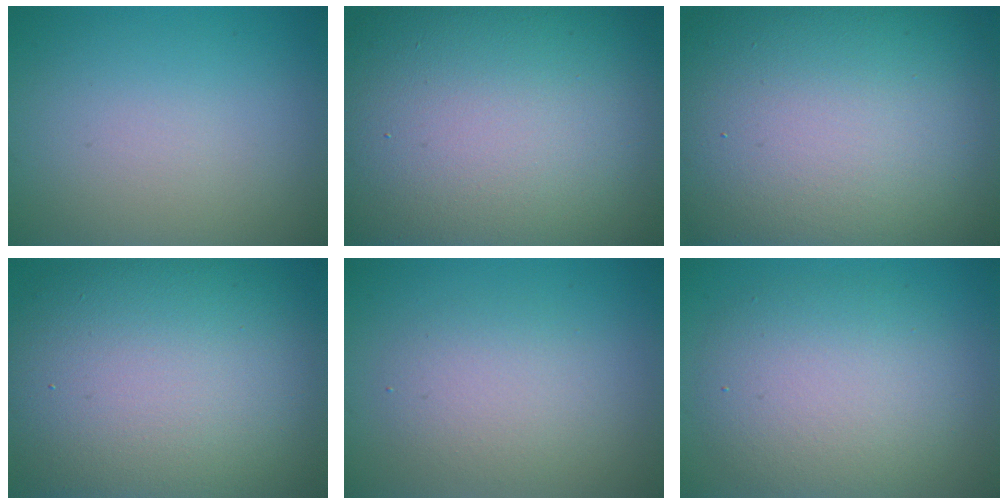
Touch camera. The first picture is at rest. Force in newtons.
{"total": 21.6, "press": 21.6, "slide": 1.1}
{"total": 21.1, "press": 21.0, "slide": 1.4}
{"total": 15.1, "press": 15.1, "slide": 1.4}
{"total": 3.0, "press": 3.0, "slide": 0.2}
{"total": 6.4, "press": 6.4, "slide": 0.5}